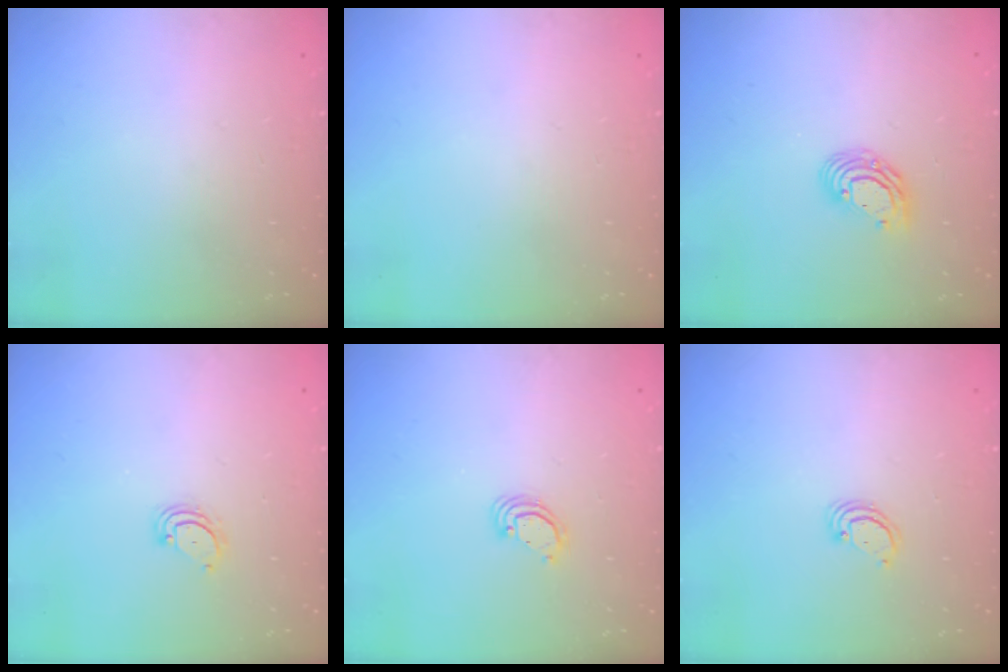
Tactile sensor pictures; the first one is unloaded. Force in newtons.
{"total": 0.0}
{"total": 8.1, "press": 8.0, "slide": 1.4}
{"total": 2.3, "press": 2.3, "slide": 0.2}
{"total": 3.6, "press": 3.6, "slide": 0.2}
{"total": 2.4, "press": 2.4, "slide": 0.2}